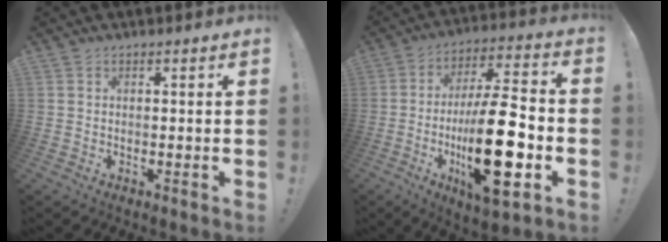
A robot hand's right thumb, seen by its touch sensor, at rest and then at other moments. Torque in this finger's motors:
{"motor_torque": [2.87, 2.14, 2.22, -0.56, 0.81]}